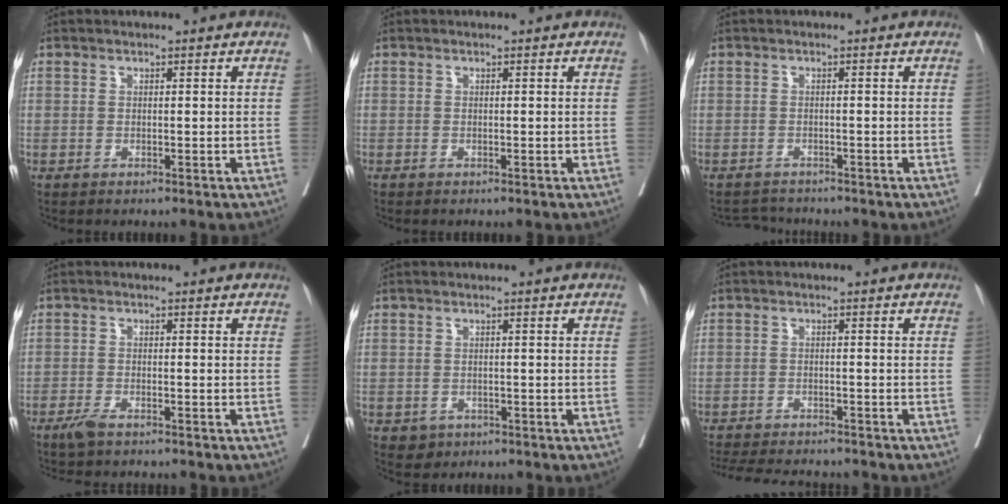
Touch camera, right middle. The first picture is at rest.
{"total": 0.0}
{"total": 2.5, "force": [-2.4, 0.0, -0.8], "torque": [0.012, -0.013, -0.037]}
{"total": 2.7, "force": [-2.2, 0.6, 1.4], "torque": [-0.030, -0.003, -0.038]}
{"total": 2.3, "force": [-1.2, 1.9, 0.5], "torque": [-0.003, 0.003, -0.011]}
{"total": 10.3, "force": [-9.5, 2.0, 3.3], "torque": [-0.060, -0.005, -0.133]}